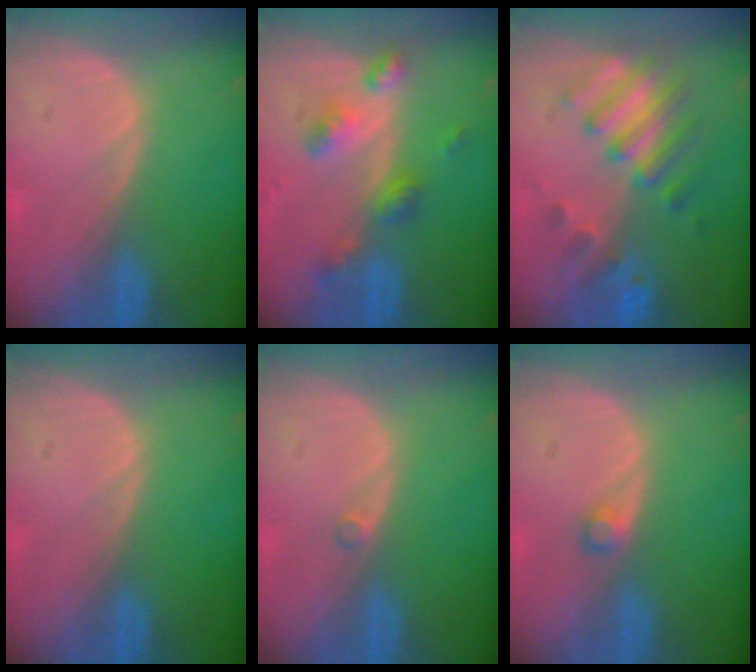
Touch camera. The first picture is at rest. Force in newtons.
{"total": 6.0, "press": 5.2, "slide": 3.0}
{"total": 7.5, "press": 7.4, "slide": 1.1}
{"total": 0.0}
{"total": 0.6, "press": 0.6, "slide": 0.1}
{"total": 1.5, "press": 1.4, "slide": 0.2}